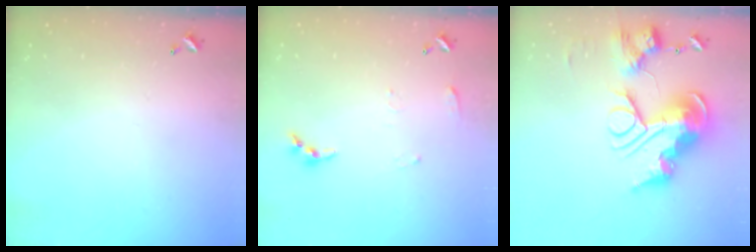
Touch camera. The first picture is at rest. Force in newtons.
{"total": 4.3, "press": 4.3, "slide": 0.5}
{"total": 0.9, "press": 0.9, "slide": 0.0}